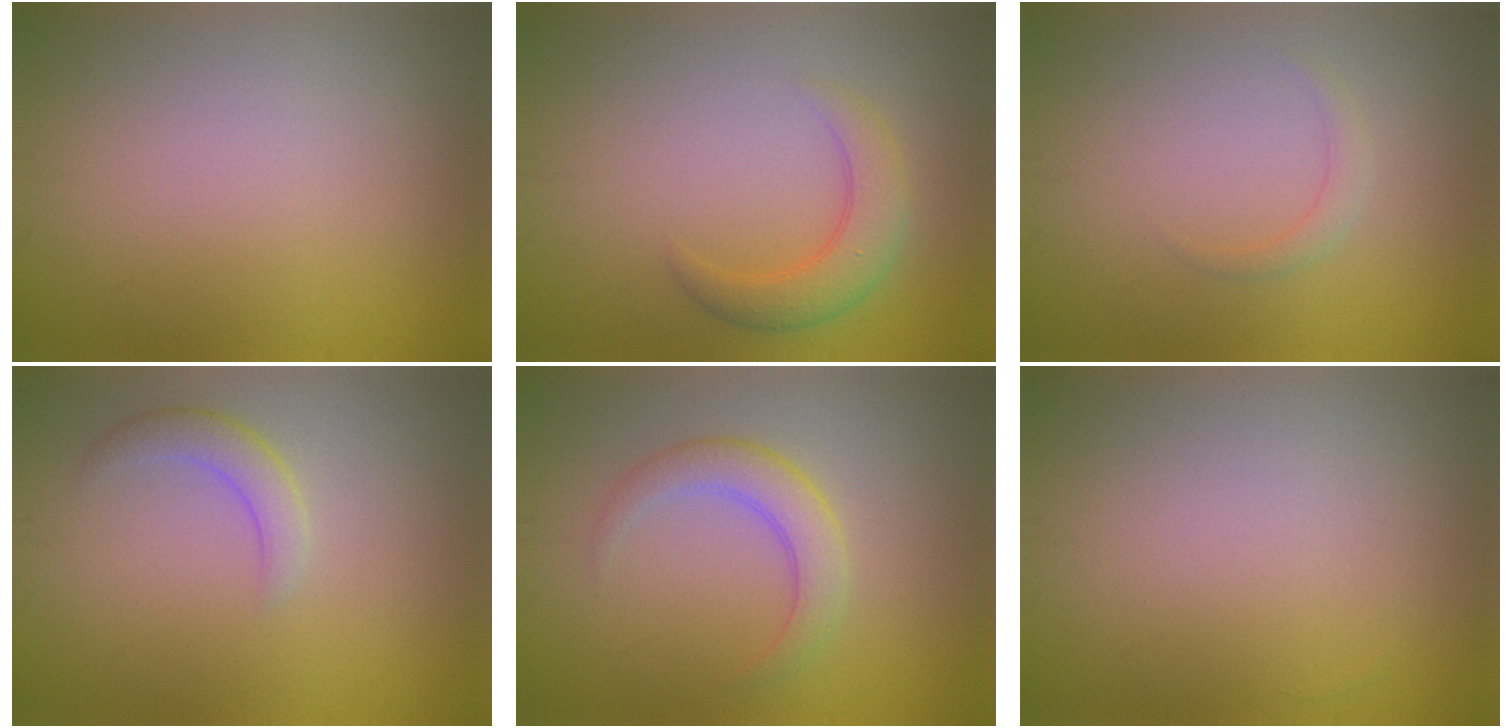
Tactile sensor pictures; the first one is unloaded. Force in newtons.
{"total": 3.4, "press": 3.4, "slide": 0.2}
{"total": 1.1, "press": 1.1, "slide": 0.1}
{"total": 2.2, "press": 2.1, "slide": 0.1}
{"total": 3.1, "press": 3.1, "slide": 0.1}
{"total": 0.0}